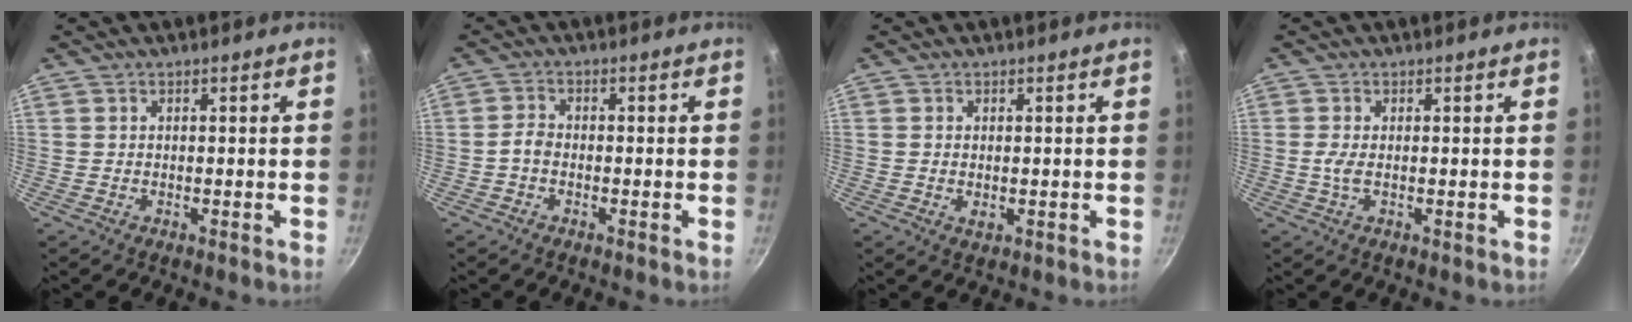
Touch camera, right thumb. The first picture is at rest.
{"total": 2.2, "force": [-1.0, 1.4, 1.5], "torque": [-0.033, 0.016, -0.026]}
{"total": 1.7, "force": [-0.1, 1.1, 1.3], "torque": [-0.022, -0.003, -0.001]}
{"total": 2.0, "force": [0.0, 0.7, 1.9], "torque": [-0.044, 0.000, -0.003]}